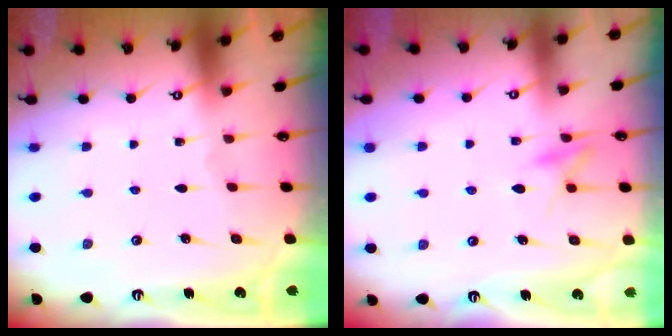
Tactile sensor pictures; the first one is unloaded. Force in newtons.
{"total": 11.5, "press": 11.5, "slide": 1.1}